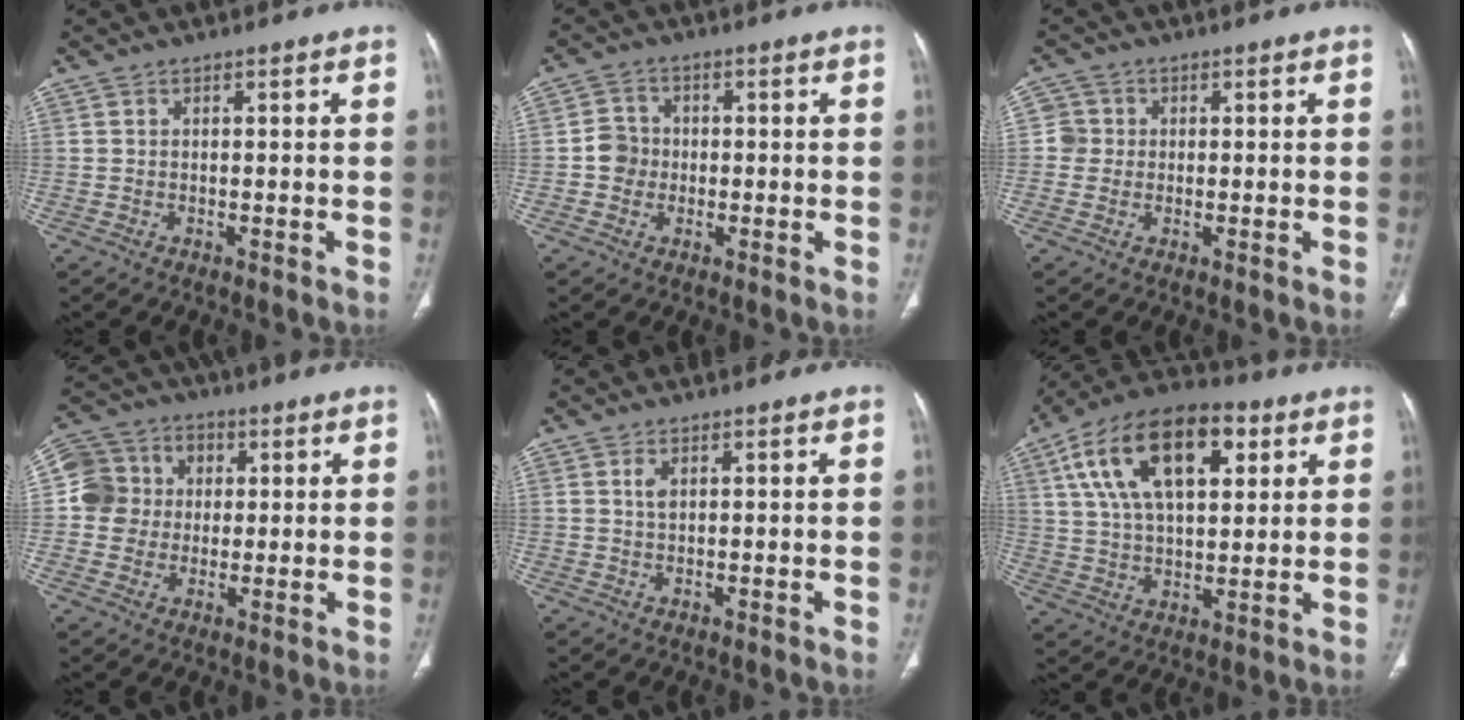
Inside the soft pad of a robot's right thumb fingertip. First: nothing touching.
{"total": 4.3, "force": [-0.6, 4.0, 1.3], "torque": [-0.002, 0.009, -0.017]}
{"total": 3.0, "force": [0.1, 3.0, 0.2], "torque": [0.021, 0.009, -0.004]}
{"total": 10.1, "force": [0.9, 9.5, 3.2], "torque": [-0.036, 0.018, 0.008]}
{"total": 1.8, "force": [0.7, 1.0, 1.3], "torque": [-0.025, 0.001, 0.015]}
{"total": 21.2, "force": [7.9, 11.1, 16.2], "torque": [-0.267, 0.005, 0.133]}